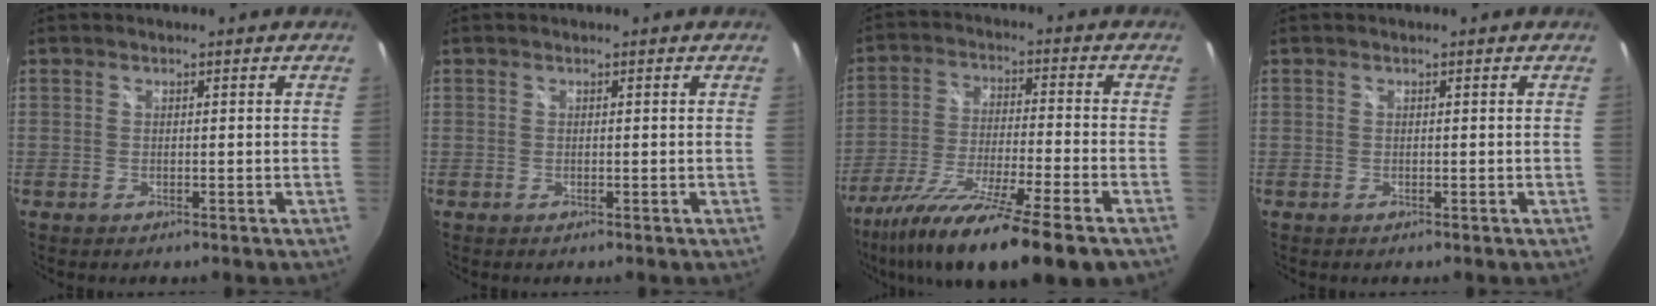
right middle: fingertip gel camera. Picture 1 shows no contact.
{"total": 0.0}
{"total": 19.2, "force": [-13.6, 1.1, 13.4], "torque": [-0.251, -0.059, -0.235]}
{"total": 0.0}